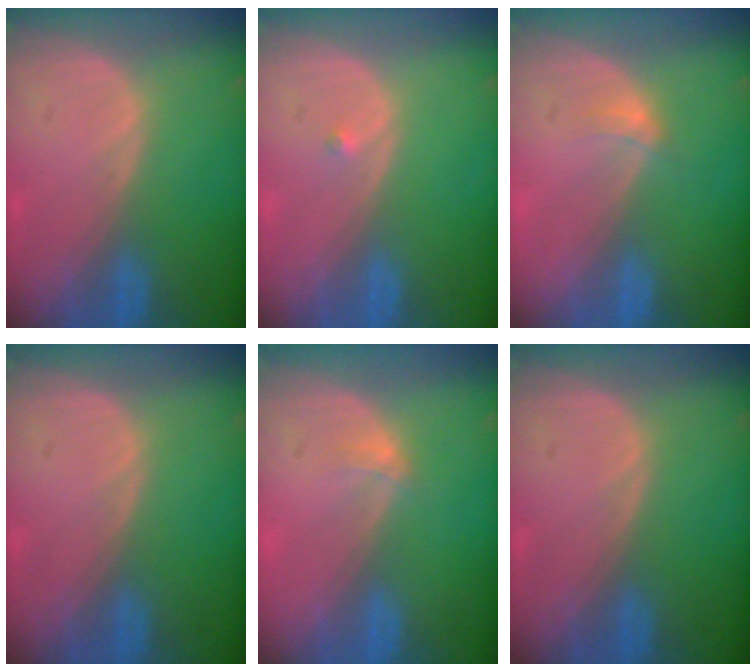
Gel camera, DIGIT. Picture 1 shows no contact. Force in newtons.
{"total": 0.5, "press": 0.4, "slide": 0.3}
{"total": 1.6, "press": 1.3, "slide": 1.0}
{"total": 0.0}
{"total": 1.3, "press": 0.9, "slide": 0.9}
{"total": 0.0}